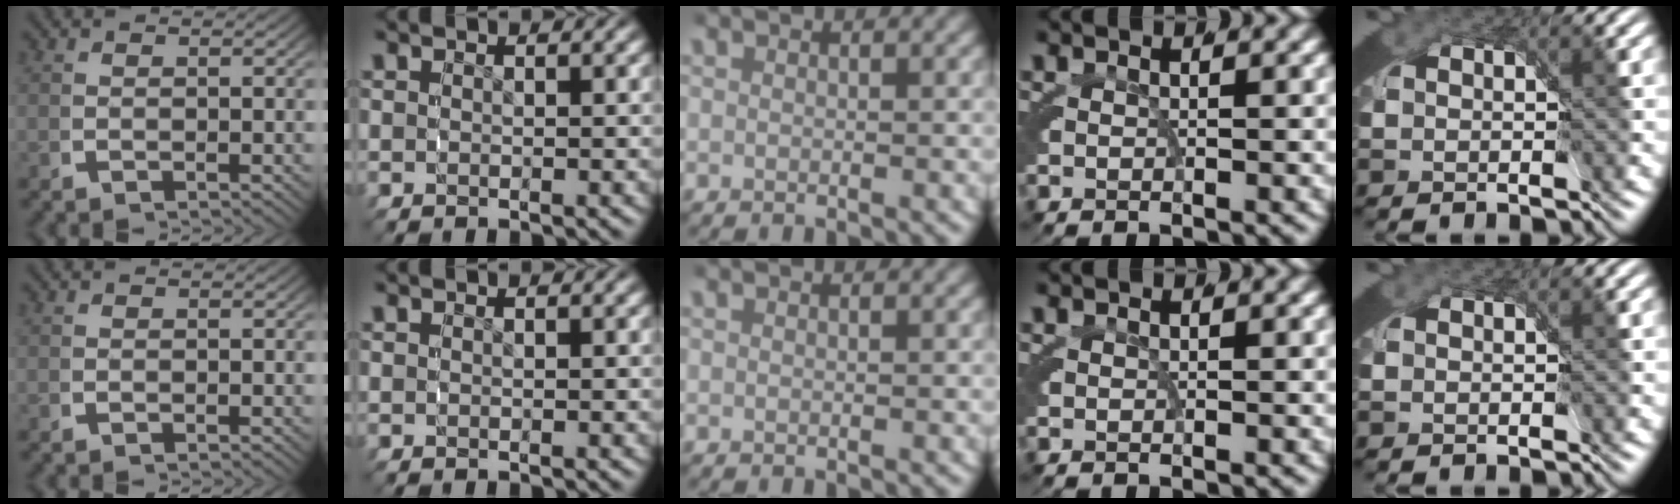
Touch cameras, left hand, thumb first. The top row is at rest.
{}